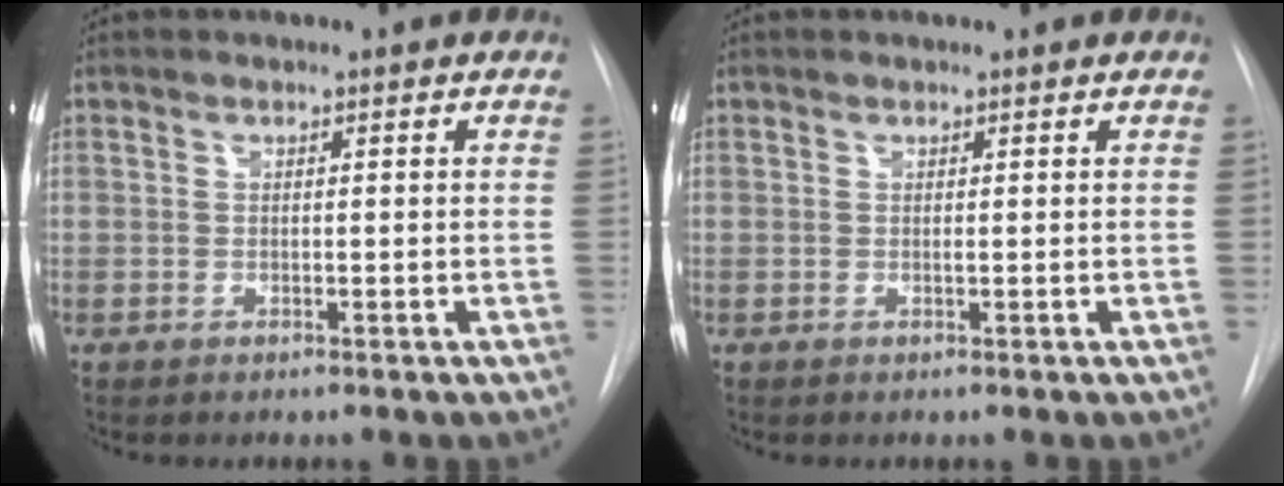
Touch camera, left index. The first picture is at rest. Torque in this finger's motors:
{"motor_torque": [0.21, -0.31, -0.02, 0.00]}